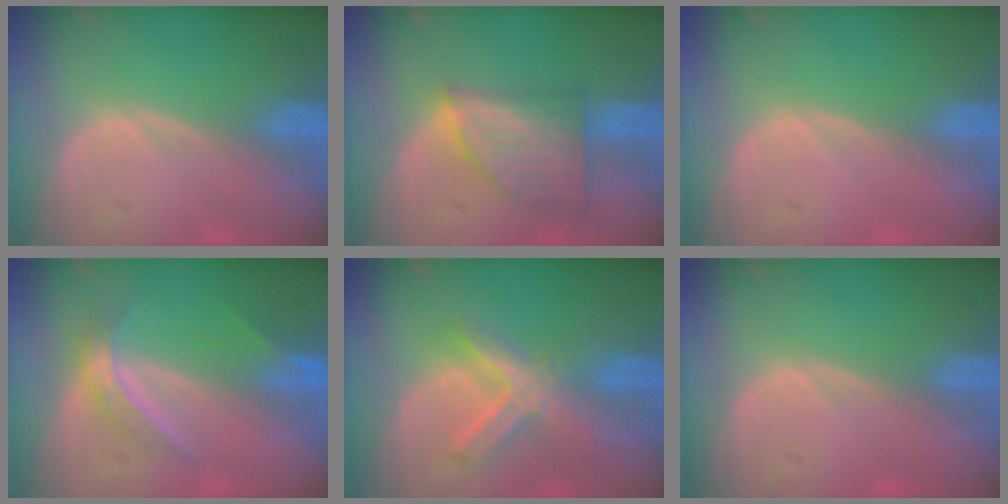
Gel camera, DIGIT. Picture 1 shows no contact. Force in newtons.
{"total": 7.3, "press": 6.8, "slide": 2.7}
{"total": 0.7, "press": 0.1, "slide": 0.7}
{"total": 4.5, "press": 4.0, "slide": 2.1}
{"total": 7.0, "press": 6.2, "slide": 3.2}
{"total": 0.7, "press": 0.1, "slide": 0.7}